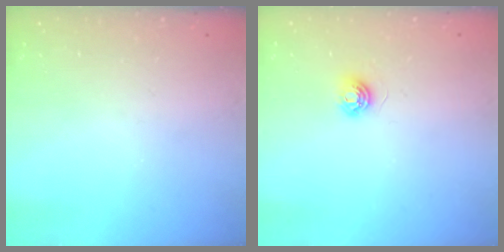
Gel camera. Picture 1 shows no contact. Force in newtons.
{"total": 5.0, "press": 4.9, "slide": 0.6}